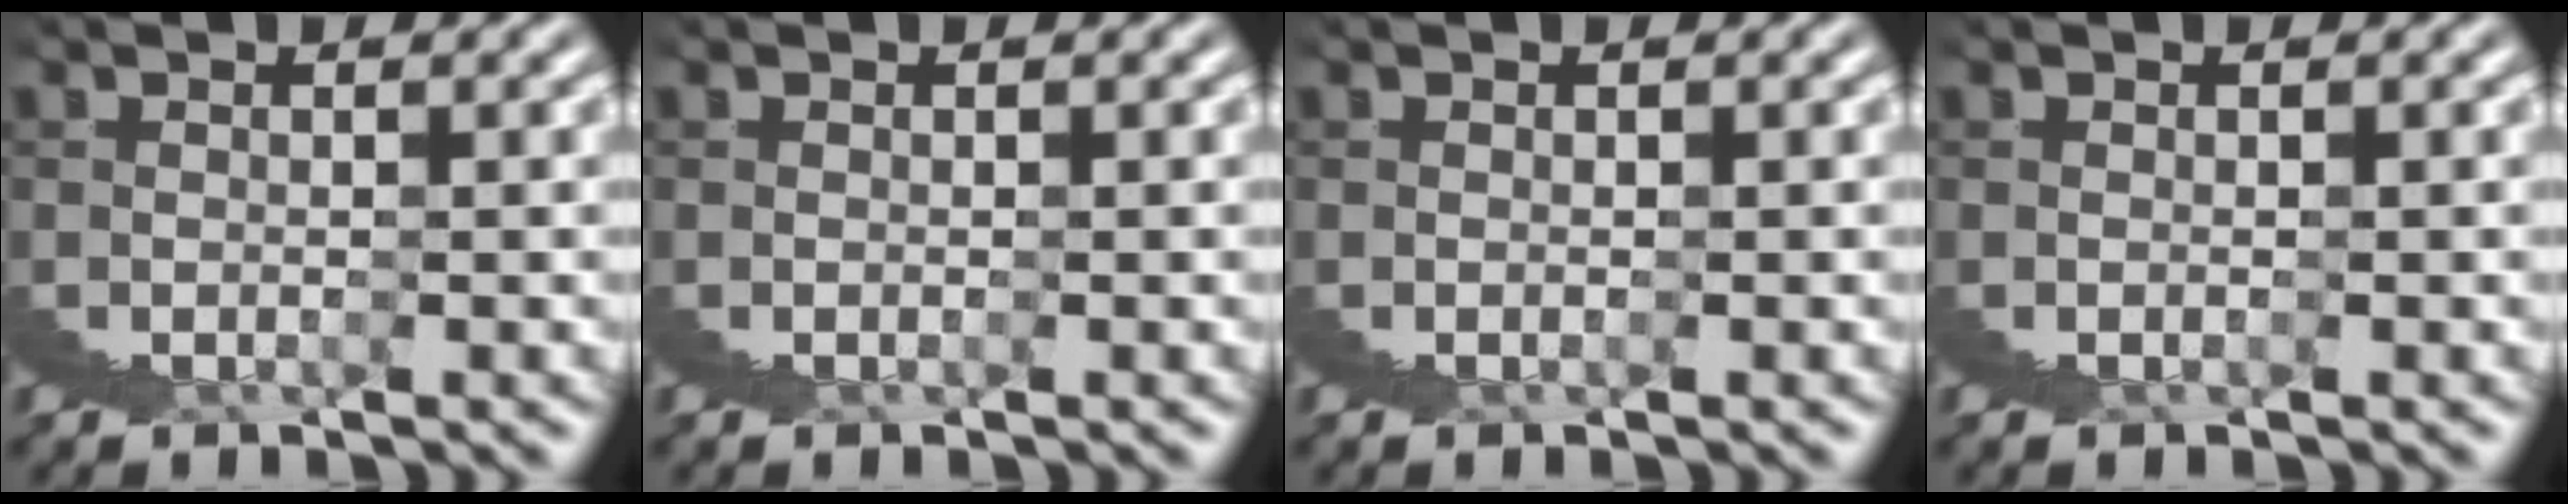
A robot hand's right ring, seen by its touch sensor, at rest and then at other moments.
{"total": 0.0}
{"total": 0.0}
{"total": 0.0}